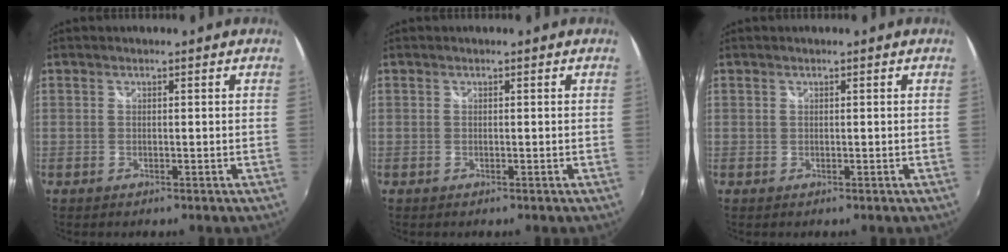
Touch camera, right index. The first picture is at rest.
{"total": 0.0}
{"total": 0.0}